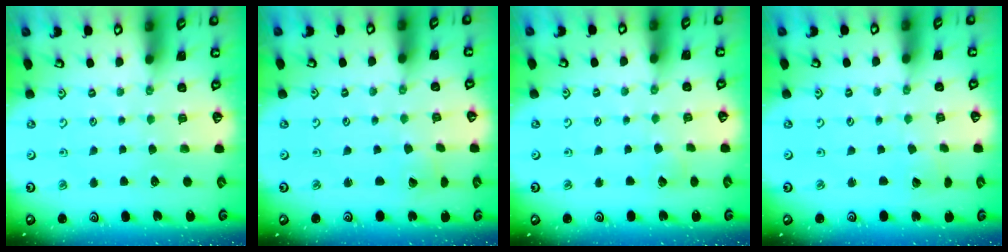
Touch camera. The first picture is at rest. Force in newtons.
{"total": 2.6, "press": 2.6, "slide": 0.3}
{"total": 2.9, "press": 2.9, "slide": 0.3}
{"total": 2.5, "press": 2.5, "slide": 0.2}